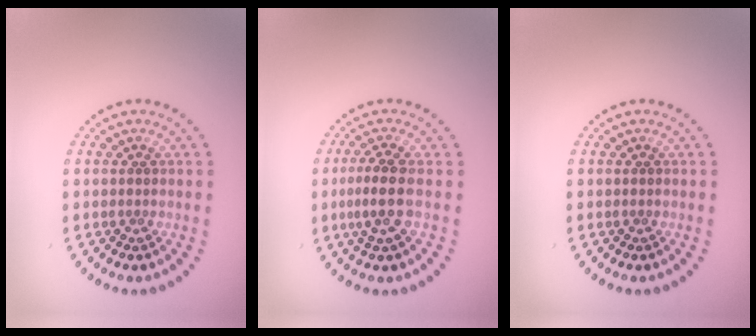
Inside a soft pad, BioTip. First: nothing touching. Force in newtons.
{"total": 2.9, "press": 2.6, "slide": 1.3}
{"total": 0.0}